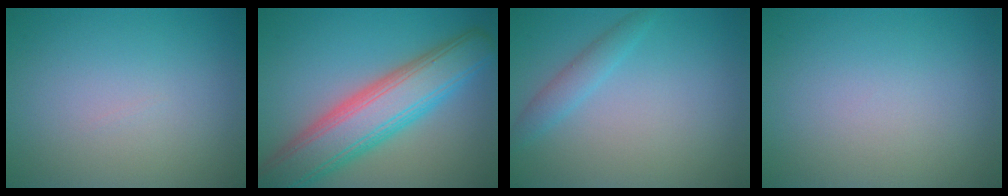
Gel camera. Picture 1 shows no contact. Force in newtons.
{"total": 8.8, "press": 8.8, "slide": 0.5}
{"total": 1.8, "press": 1.8, "slide": 0.1}
{"total": 0.0}